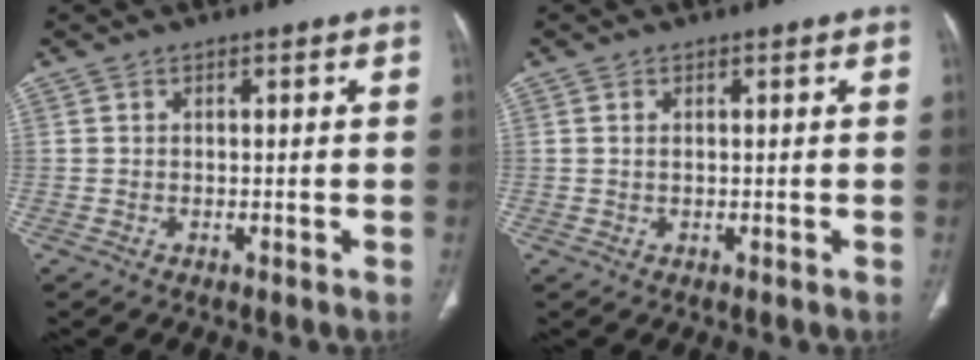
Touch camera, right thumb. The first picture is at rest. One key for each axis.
{"total": 0.7, "fx": 0.2, "fy": 0.4, "fz": 0.5, "tx": -0.013, "ty": 0.001, "tz": 0.006}